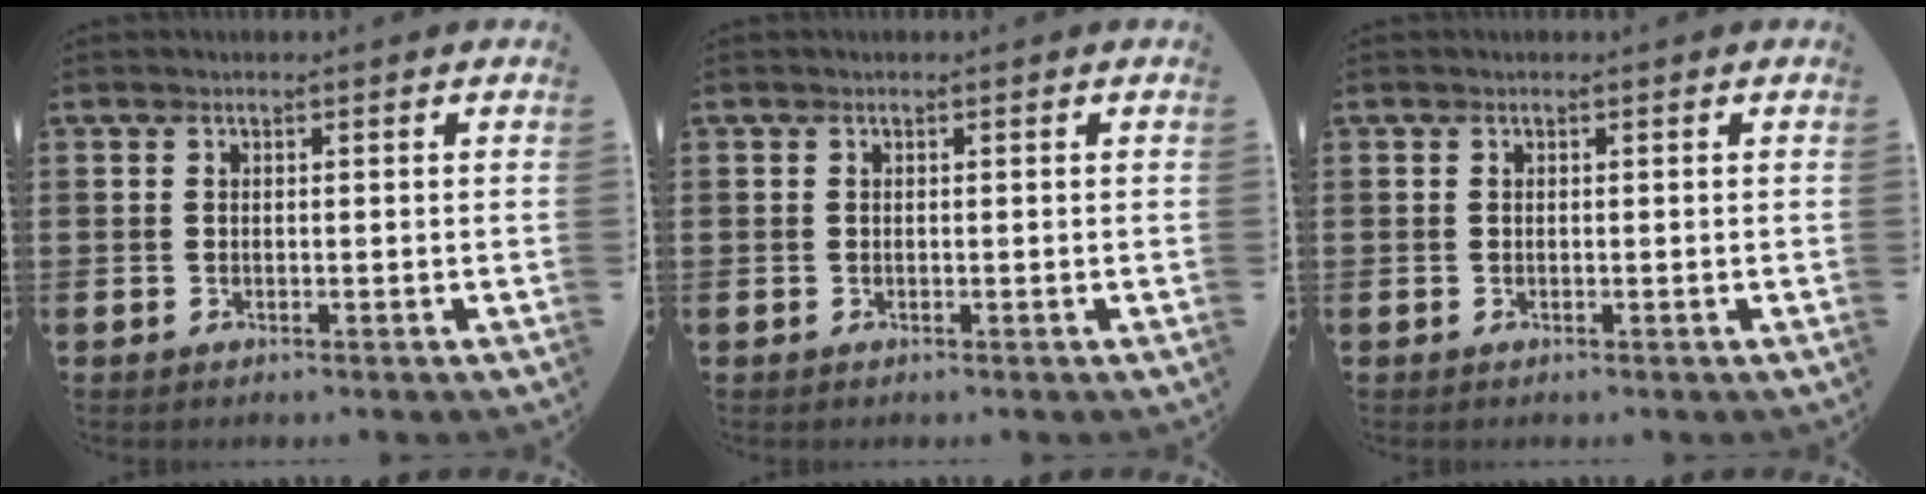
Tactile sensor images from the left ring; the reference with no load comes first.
{"total": 0.0}
{"total": 0.0}